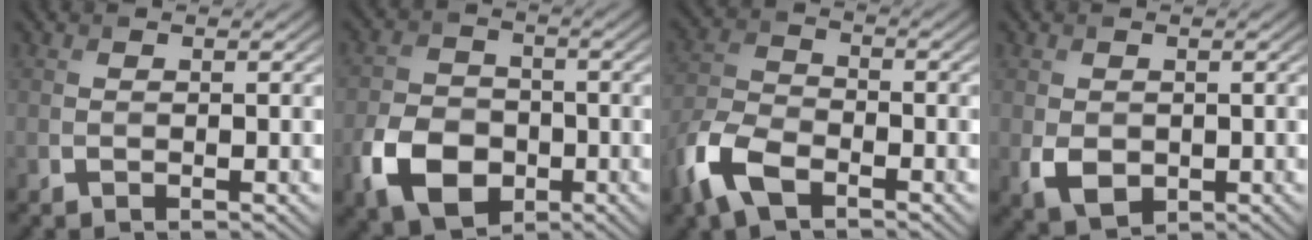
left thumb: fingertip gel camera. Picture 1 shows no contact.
{"total": 8.5, "force": [-3.6, 6.0, 4.8], "torque": [-0.105, -0.013, -0.076]}
{"total": 8.3, "force": [-5.0, 4.1, 5.2], "torque": [-0.125, -0.009, -0.116]}
{"total": 3.5, "force": [-0.6, 2.7, 2.1], "torque": [-0.051, -0.013, -0.010]}